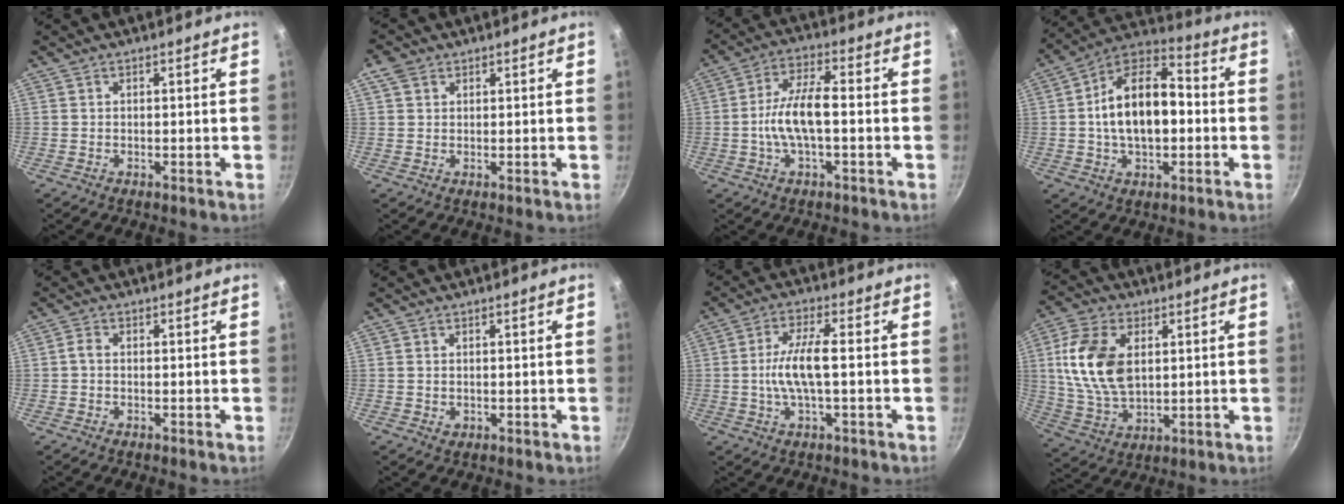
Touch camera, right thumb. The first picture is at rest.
{"total": 3.0, "force": [1.5, 2.2, 1.4], "torque": [-0.021, 0.000, 0.025]}
{"total": 9.2, "force": [-1.3, 3.4, 8.5], "torque": [-0.160, 0.027, -0.032]}
{"total": 16.5, "force": [-0.4, 9.6, 13.4], "torque": [-0.199, 0.037, -0.020]}
{"total": 1.5, "force": [-0.4, 0.9, 1.1], "torque": [-0.029, 0.008, -0.011]}
{"total": 0.9, "force": [0.0, 0.8, 0.5], "torque": [-0.004, 0.000, 0.000]}
{"total": 7.8, "force": [-0.6, 2.0, 7.5], "torque": [-0.154, 0.017, -0.016]}
{"total": 14.9, "force": [2.8, 9.2, 11.4], "torque": [-0.206, -0.009, 0.058]}